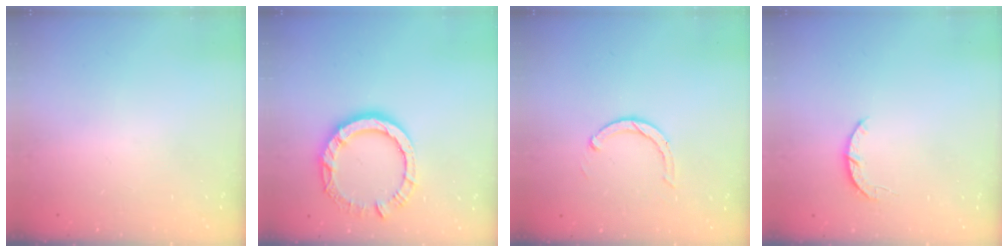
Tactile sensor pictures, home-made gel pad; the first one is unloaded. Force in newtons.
{"total": 11.7, "press": 11.6, "slide": 1.4}
{"total": 2.9, "press": 2.9, "slide": 0.4}
{"total": 3.3, "press": 3.3, "slide": 0.5}